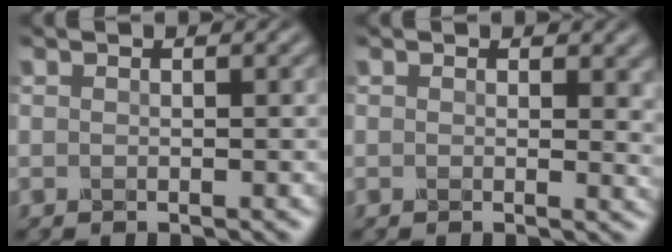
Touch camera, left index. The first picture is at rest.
{"total": 3.2, "force": [0.3, 1.7, 2.7], "torque": [-0.043, -0.004, 0.002]}